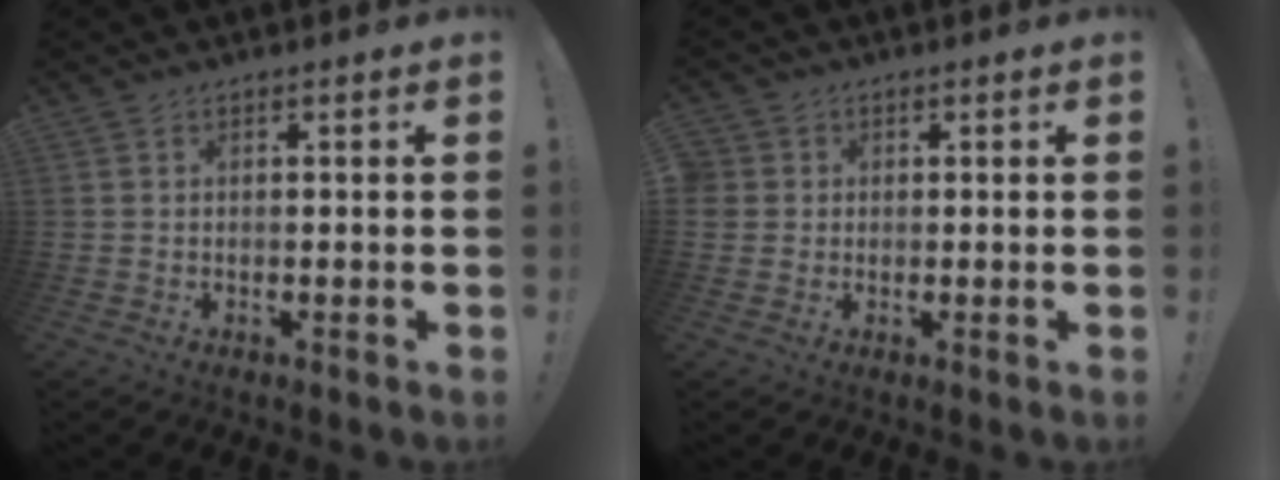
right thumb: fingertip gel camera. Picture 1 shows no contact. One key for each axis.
{"total": 3.0, "fx": 0.6, "fy": 2.9, "fz": 0.5, "tx": -0.009, "ty": 0.003, "tz": 0.013}